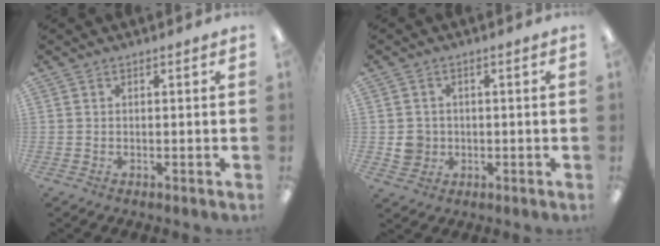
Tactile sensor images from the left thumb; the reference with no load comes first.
{"total": 3.9, "force": [-0.2, 3.9, 0.8], "torque": [-0.003, 0.002, -0.003]}